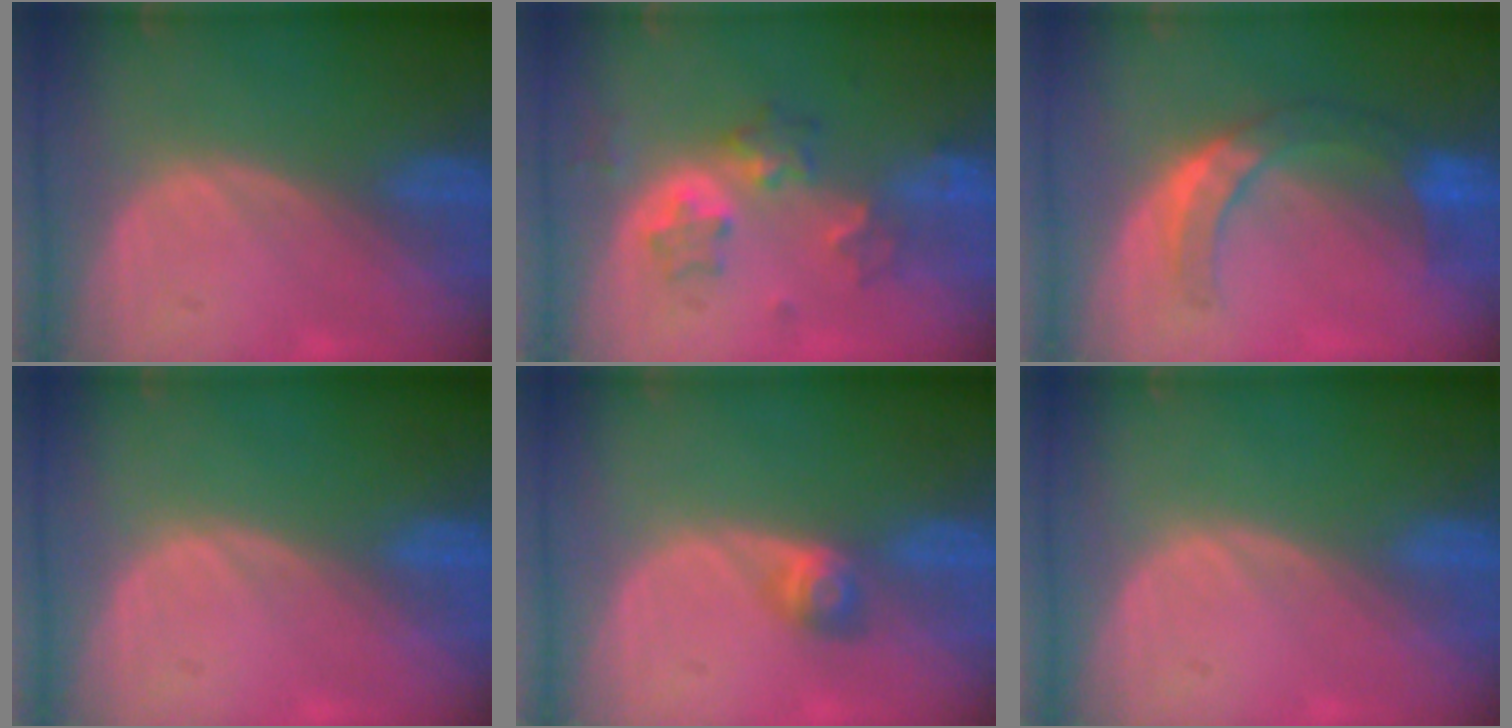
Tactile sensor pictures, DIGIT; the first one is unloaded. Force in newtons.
{"total": 6.4, "press": 5.7, "slide": 3.0}
{"total": 7.6, "press": 6.7, "slide": 3.6}
{"total": 0.0}
{"total": 2.8, "press": 2.6, "slide": 1.2}
{"total": 0.0}